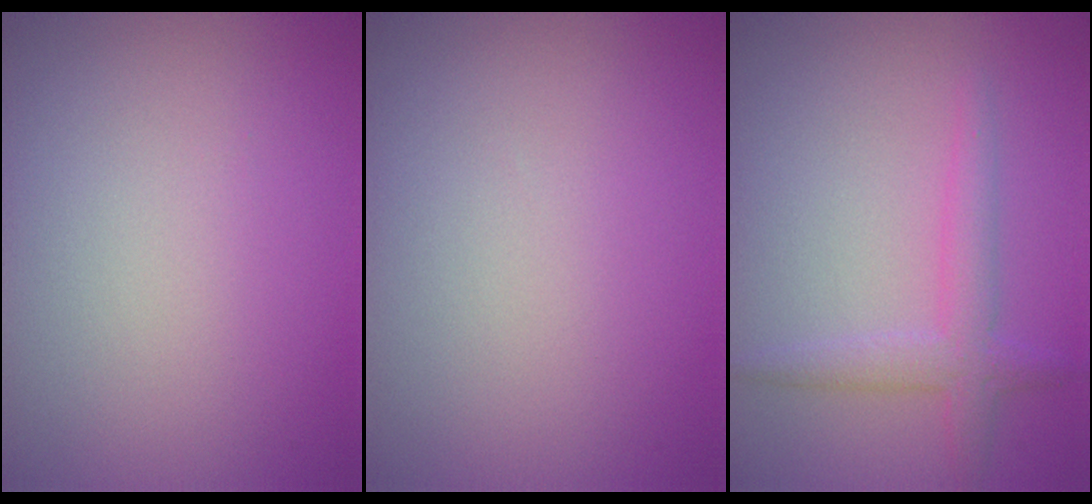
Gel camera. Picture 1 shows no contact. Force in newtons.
{"total": 0.0}
{"total": 2.6, "press": 2.6, "slide": 0.1}